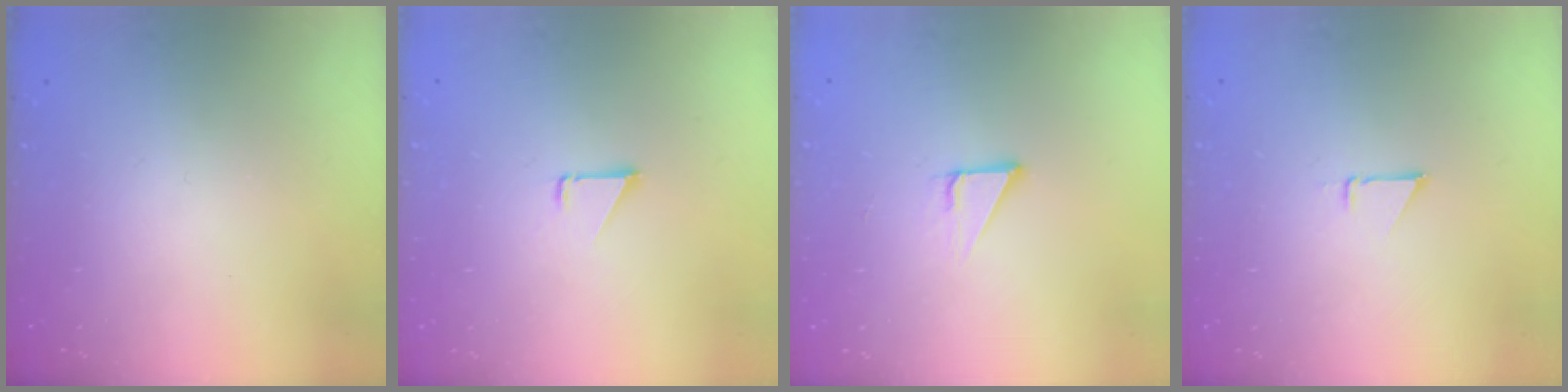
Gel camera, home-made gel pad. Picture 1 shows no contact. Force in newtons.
{"total": 1.1, "press": 1.1, "slide": 0.1}
{"total": 2.8, "press": 2.8, "slide": 0.2}
{"total": 1.9, "press": 1.9, "slide": 0.0}